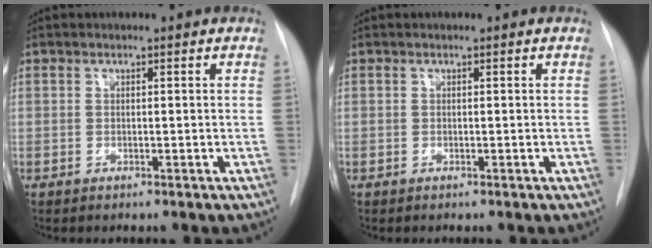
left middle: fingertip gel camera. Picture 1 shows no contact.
{"total": 0.0}